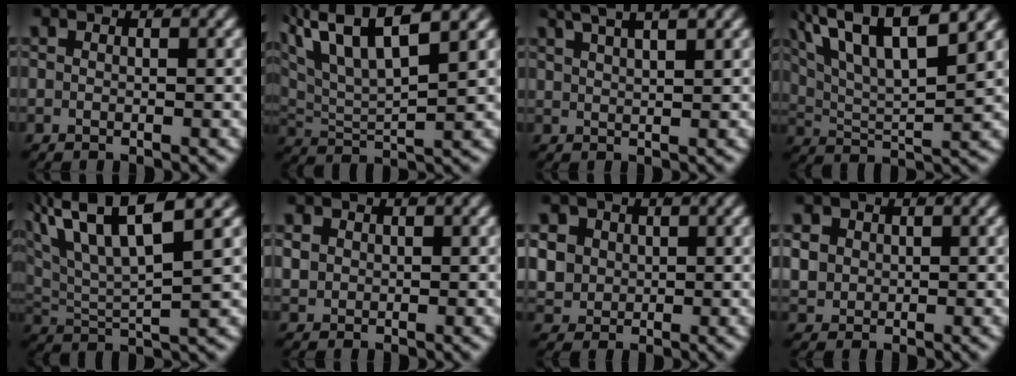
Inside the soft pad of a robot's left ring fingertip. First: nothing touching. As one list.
[{"total": 9.0, "force": [4.0, 5.3, 6.1], "torque": [-0.126, 0.009, 0.060]}, {"total": 5.1, "force": [3.9, 1.3, 3.0], "torque": [-0.042, 0.012, 0.068]}, {"total": 8.3, "force": [4.4, 3.5, 6.1], "torque": [-0.116, 0.000, 0.080]}, {"total": 8.3, "force": [4.0, 4.5, 5.8], "torque": [-0.127, 0.008, 0.062]}, {"total": 2.6, "force": [0.2, 2.4, 1.0], "torque": [-0.034, -0.006, 0.013]}, {"total": 6.7, "force": [0.4, 6.1, 2.7], "torque": [-0.081, -0.021, 0.014]}, {"total": 4.2, "force": [0.3, 3.9, 1.6], "torque": [-0.050, -0.010, 0.012]}]